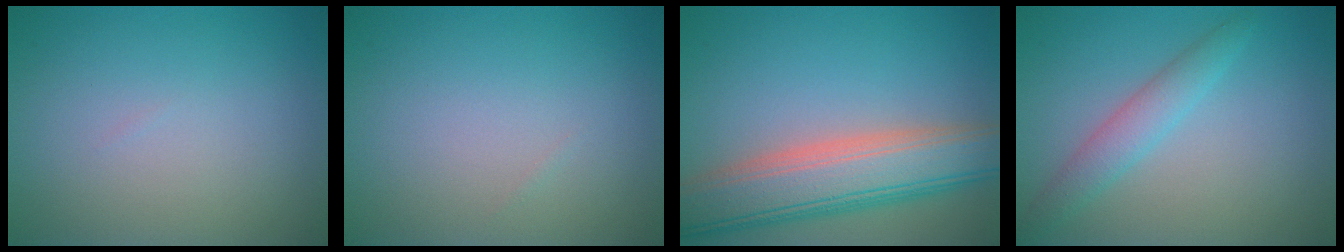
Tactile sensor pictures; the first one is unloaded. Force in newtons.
{"total": 0.0}
{"total": 8.5, "press": 8.5, "slide": 0.6}
{"total": 2.6, "press": 2.6, "slide": 0.0}